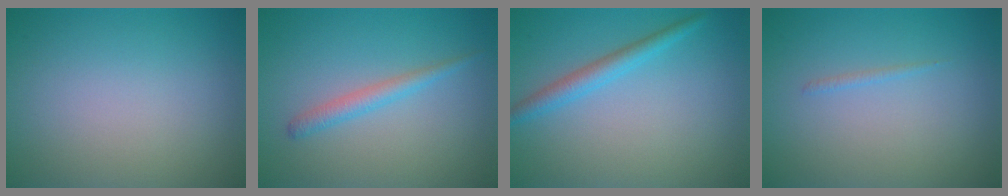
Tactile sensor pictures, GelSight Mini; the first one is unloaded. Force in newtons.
{"total": 1.8, "press": 1.8, "slide": 0.0}
{"total": 2.3, "press": 2.3, "slide": 0.1}
{"total": 0.5, "press": 0.5, "slide": 0.1}